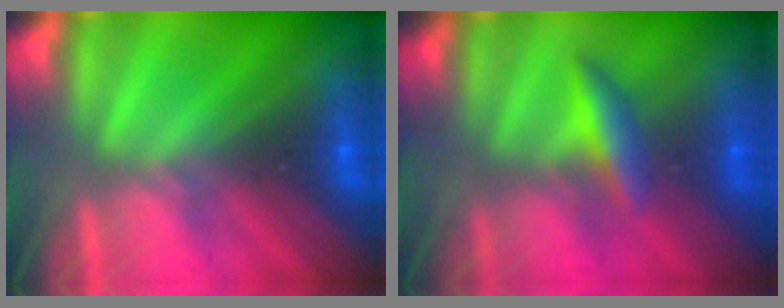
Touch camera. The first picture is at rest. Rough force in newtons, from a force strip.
{"total": 2.4}